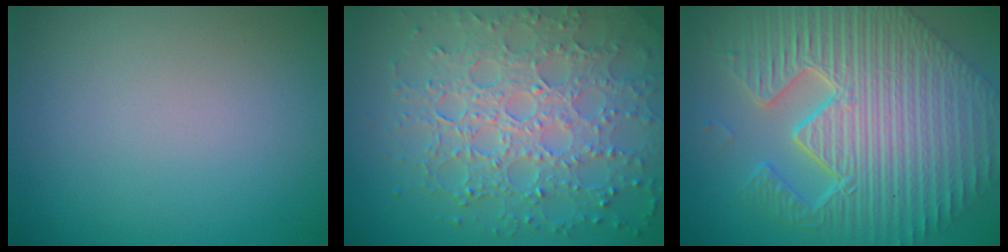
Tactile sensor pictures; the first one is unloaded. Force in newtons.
{"total": 7.7, "press": 5.7, "slide": 5.2}
{"total": 12.5, "press": 8.0, "slide": 9.6}